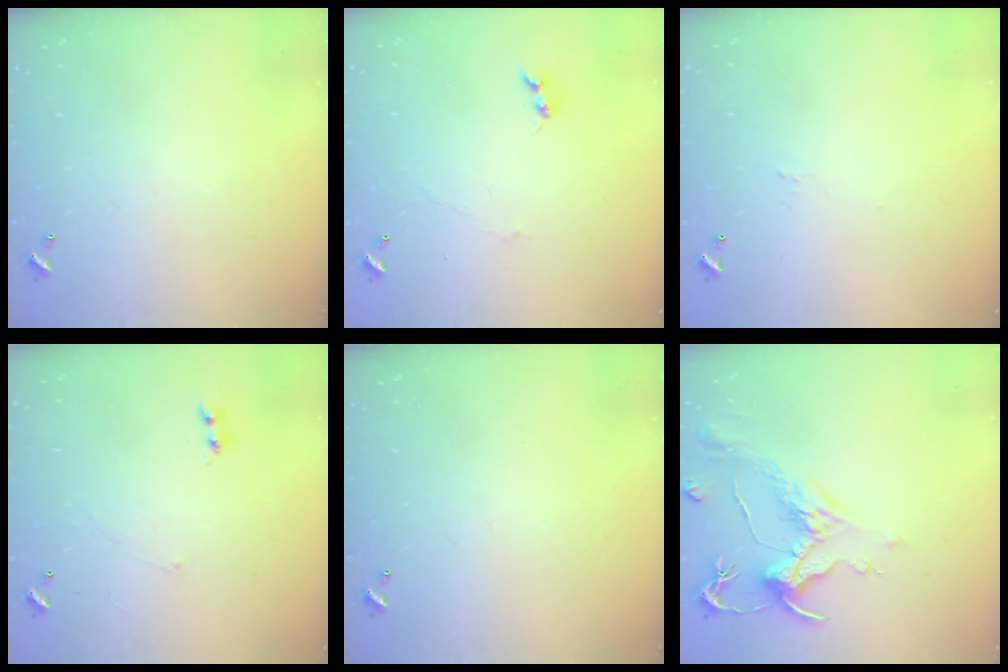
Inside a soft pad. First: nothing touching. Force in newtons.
{"total": 1.4, "press": 1.3, "slide": 0.4}
{"total": 1.7, "press": 1.6, "slide": 0.3}
{"total": 1.6, "press": 1.5, "slide": 0.5}
{"total": 0.0}
{"total": 1.6, "press": 0.6, "slide": 1.4}